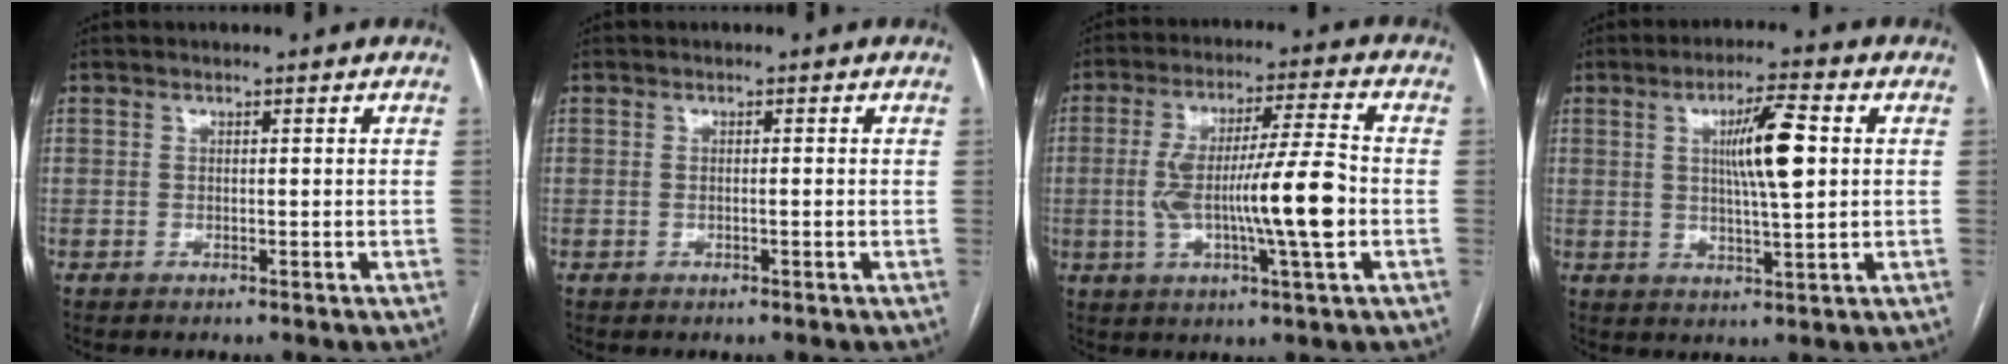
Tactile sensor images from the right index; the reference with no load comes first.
{"total": 0.7, "force": [-0.1, 0.1, 0.7], "torque": [-0.015, 0.000, 0.000]}
{"total": 13.5, "force": [-1.9, 0.7, 13.4], "torque": [-0.242, 0.006, -0.034]}
{"total": 8.5, "force": [1.7, 0.7, 8.3], "torque": [-0.142, 0.003, 0.029]}